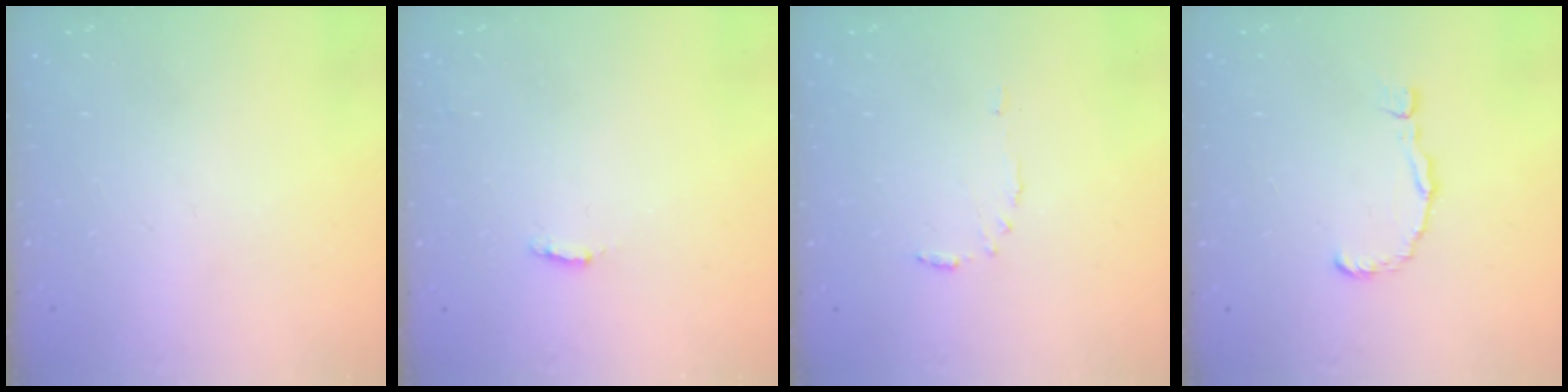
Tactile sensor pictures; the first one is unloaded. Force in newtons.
{"total": 2.3, "press": 2.2, "slide": 0.5}
{"total": 3.2, "press": 3.1, "slide": 0.4}
{"total": 2.4, "press": 2.3, "slide": 0.3}